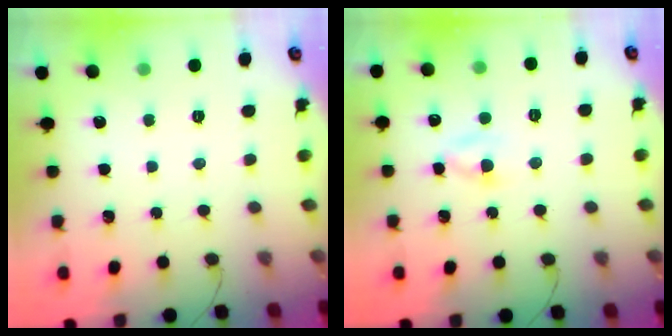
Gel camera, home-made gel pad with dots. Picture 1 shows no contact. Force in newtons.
{"total": 3.1, "press": 2.9, "slide": 1.1}